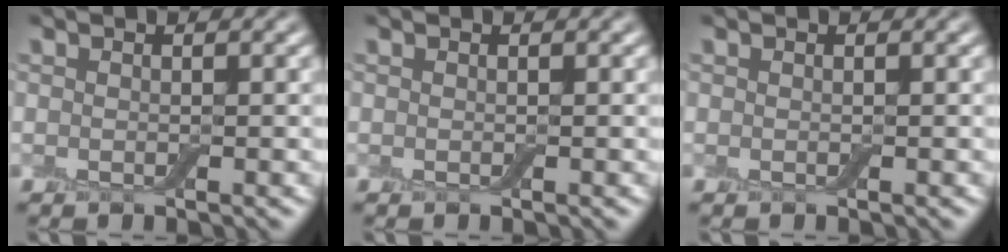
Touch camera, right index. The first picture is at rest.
{"total": 0.0}
{"total": 0.0}